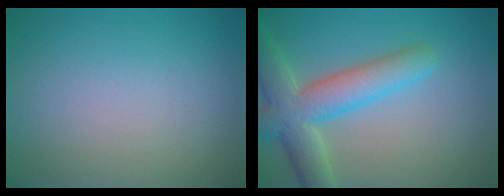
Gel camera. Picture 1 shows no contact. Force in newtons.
{"total": 6.7, "press": 6.7, "slide": 0.3}